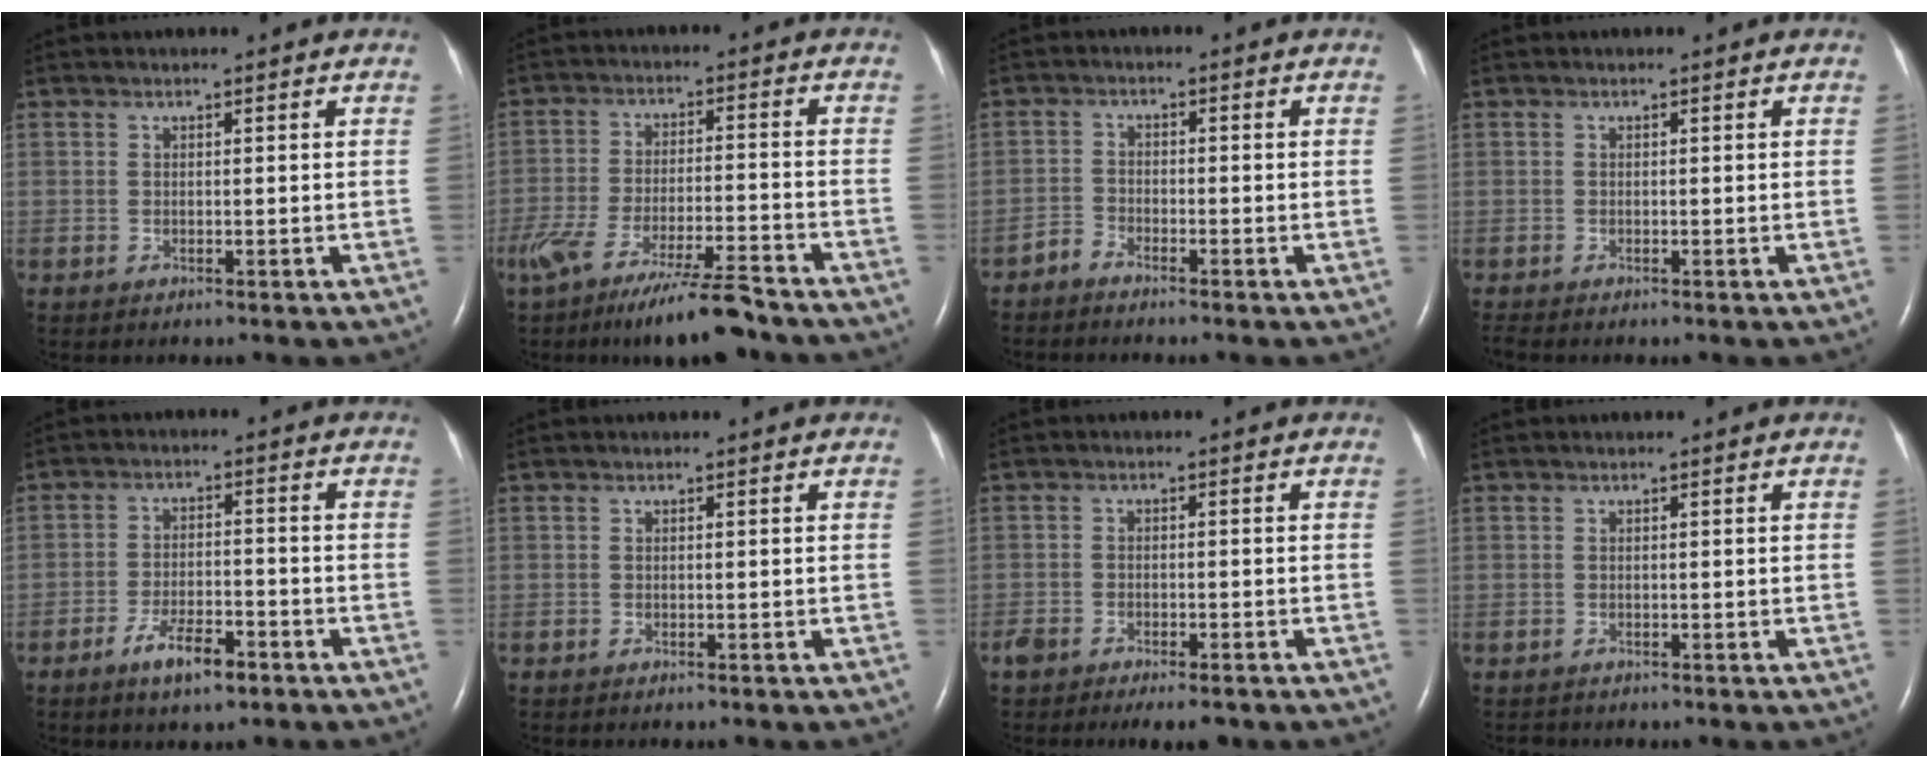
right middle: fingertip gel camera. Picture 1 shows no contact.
{"total": 14.3, "force": [-11.4, 1.4, 8.6], "torque": [-0.162, -0.034, -0.191]}
{"total": 1.8, "force": [-1.8, 0.3, 0.1], "torque": [-0.005, -0.002, -0.036]}
{"total": 0.6, "force": [-0.5, -0.2, 0.1], "torque": [-0.011, -0.005, -0.011]}
{"total": 6.0, "force": [-3.9, 1.7, 4.2], "torque": [-0.083, -0.002, -0.064]}
{"total": 0.0}
{"total": 6.6, "force": [-5.1, 2.3, 3.5], "torque": [-0.051, -0.005, -0.078]}
{"total": 0.7, "force": [-0.6, 0.2, -0.1], "torque": [-0.008, -0.001, -0.010]}